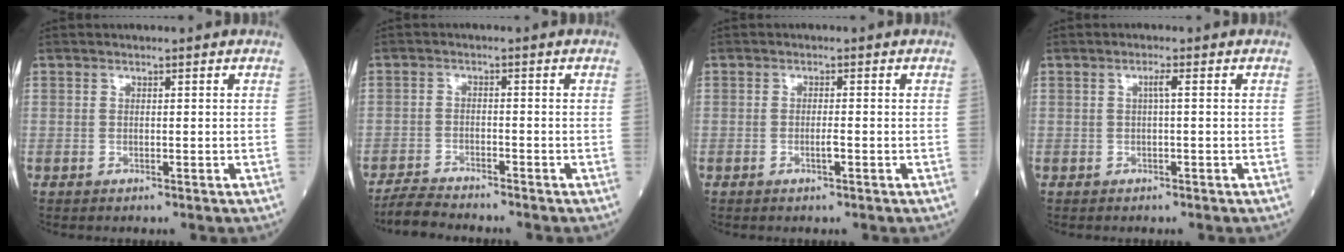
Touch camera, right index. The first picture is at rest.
{"total": 5.7, "force": [-5.5, 0.7, 1.5], "torque": [-0.037, -0.017, -0.096]}
{"total": 1.8, "force": [-0.7, 0.4, 1.6], "torque": [-0.034, -0.001, -0.011]}
{"total": 1.6, "force": [0.2, 0.3, 1.5], "torque": [-0.035, 0.003, 0.003]}